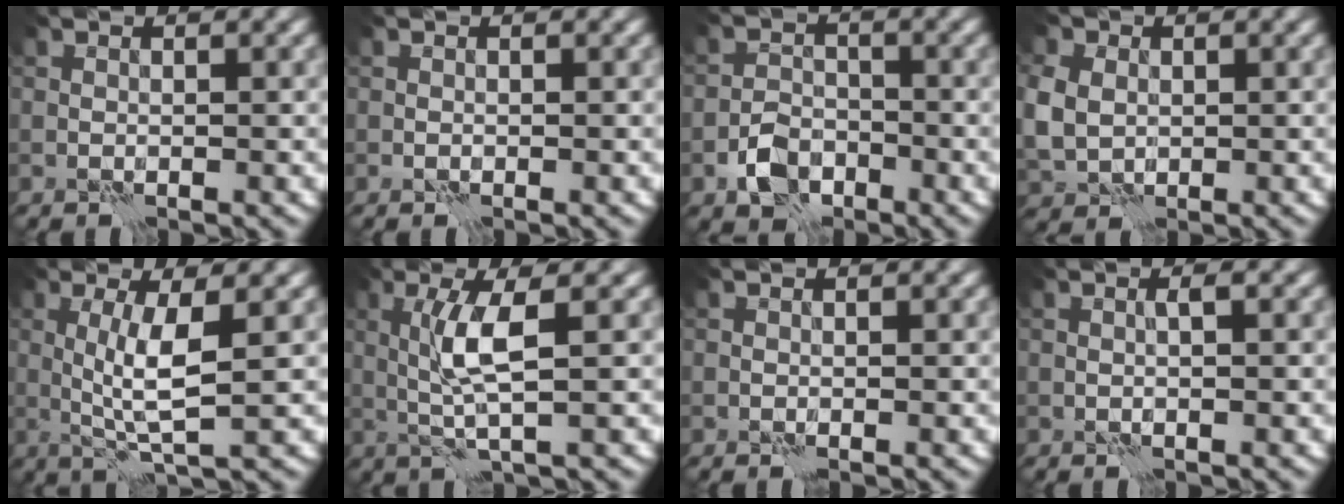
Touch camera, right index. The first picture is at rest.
{"total": 0.0}
{"total": 3.5, "force": [-2.0, 2.4, 1.7], "torque": [-0.025, 0.003, -0.044]}
{"total": 4.6, "force": [0.5, 3.9, 2.5], "torque": [-0.080, 0.006, 0.013]}
{"total": 4.4, "force": [0.4, 0.7, 4.3], "torque": [-0.090, -0.001, 0.013]}
{"total": 3.9, "force": [0.6, 0.6, 3.9], "torque": [-0.083, 0.005, 0.016]}
{"total": 0.0}
{"total": 0.8, "force": [0.2, 0.1, 0.7], "torque": [-0.015, 0.005, 0.004]}